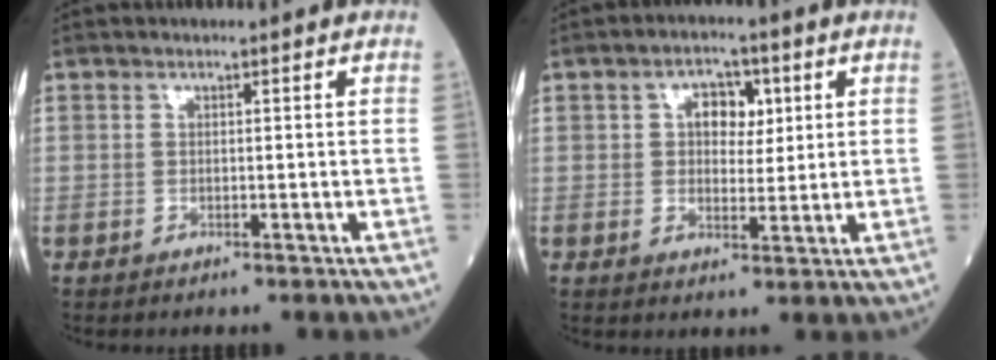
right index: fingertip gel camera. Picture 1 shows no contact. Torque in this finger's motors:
{"motor_torque": [0.14, -0.05, 0.02, 0.02]}